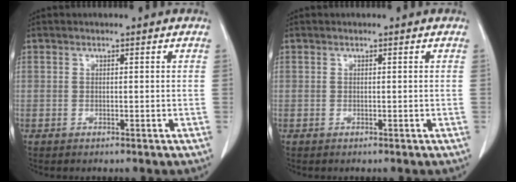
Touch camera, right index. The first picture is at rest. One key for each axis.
{"total": 0.0}